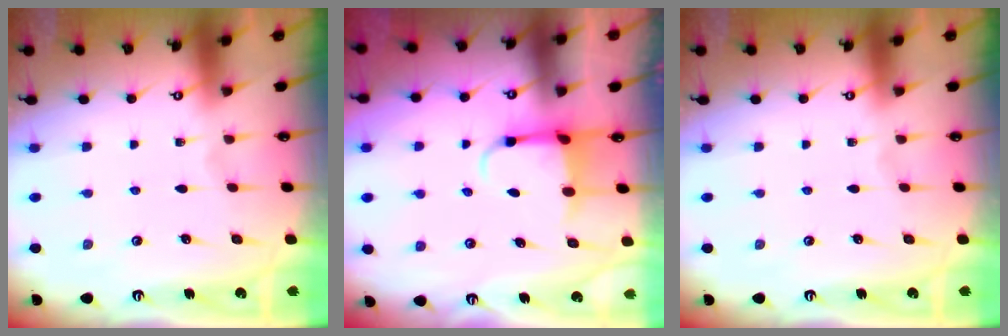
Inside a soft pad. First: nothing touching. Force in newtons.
{"total": 3.9, "press": 3.7, "slide": 1.0}
{"total": 0.0}